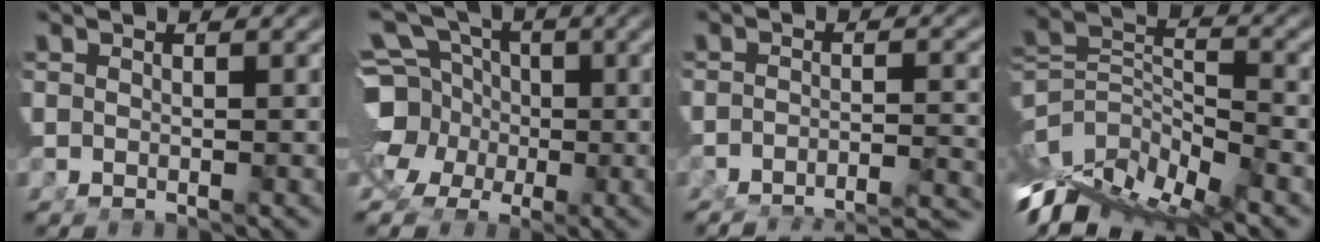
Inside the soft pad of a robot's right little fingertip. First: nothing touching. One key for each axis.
{"total": 12.5, "fx": -1.3, "fy": 11.1, "fz": 5.7, "tx": -0.123, "ty": -0.043, "tz": -0.023}
{"total": 11.1, "fx": -10.5, "fy": 2.5, "fz": 2.3, "tx": -0.010, "ty": -0.015, "tz": -0.161}
{"total": 12.8, "fx": -4.8, "fy": 8.0, "fz": 8.7, "tx": -0.157, "ty": -0.061, "tz": -0.048}